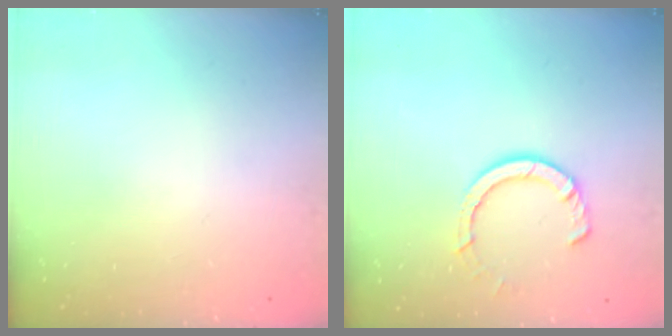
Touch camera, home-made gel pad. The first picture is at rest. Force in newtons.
{"total": 7.5, "press": 7.4, "slide": 1.0}